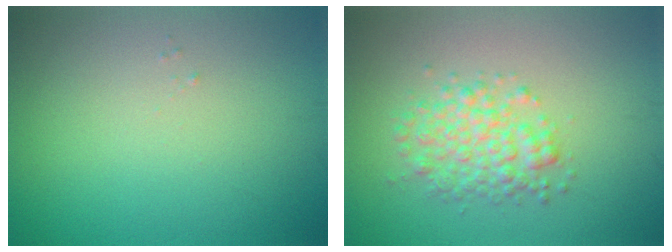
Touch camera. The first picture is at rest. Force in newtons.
{"total": 3.8, "press": 3.8, "slide": 0.1}